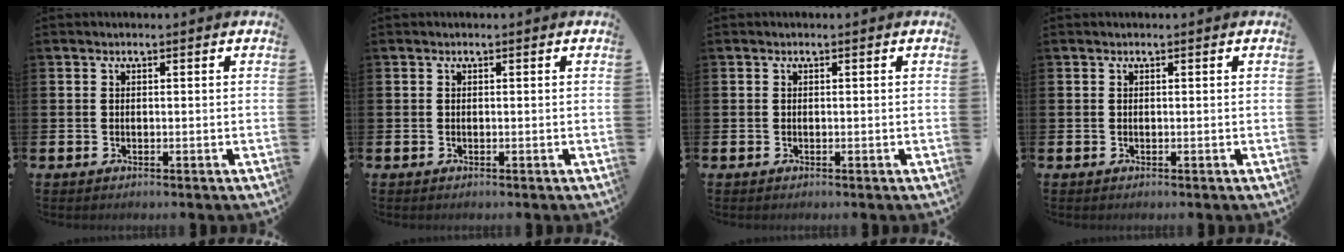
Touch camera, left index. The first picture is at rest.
{"total": 0.0}
{"total": 0.0}
{"total": 0.0}